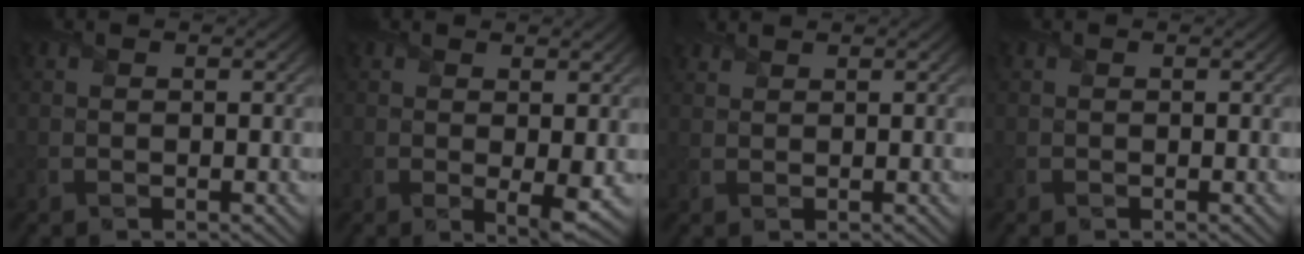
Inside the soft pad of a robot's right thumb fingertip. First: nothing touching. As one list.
[{"total": 2.7, "force": [0.6, 0.7, 2.6], "torque": [-0.048, -0.011, 0.012]}, {"total": 1.4, "force": [1.3, 0.3, 0.3], "torque": [-0.014, 0.005, 0.034]}, {"total": 0.0}]